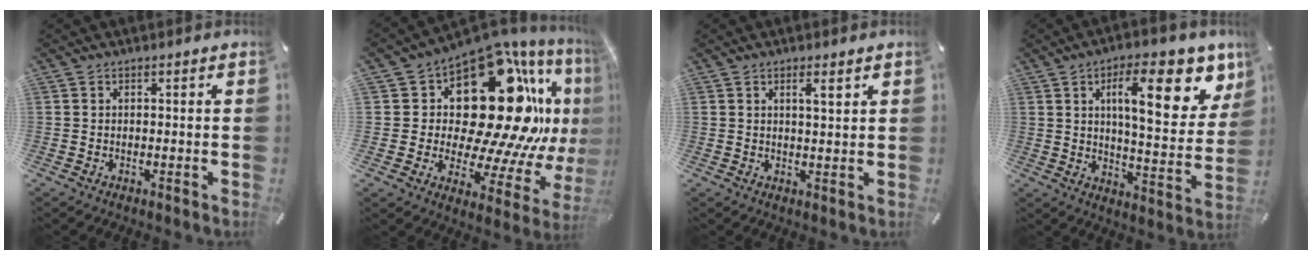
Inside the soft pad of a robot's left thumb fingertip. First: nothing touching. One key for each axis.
{"total": 29.0, "fx": 8.5, "fy": 17.3, "fz": 21.7, "tx": -0.313, "ty": -0.100, "tz": 0.175}
{"total": 3.1, "fx": 1.5, "fy": 0.5, "fz": 2.6, "tx": -0.047, "ty": -0.002, "tz": 0.022}
{"total": 19.8, "fx": 9.0, "fy": 7.2, "fz": 16.2, "tx": -0.232, "ty": -0.036, "tz": 0.135}